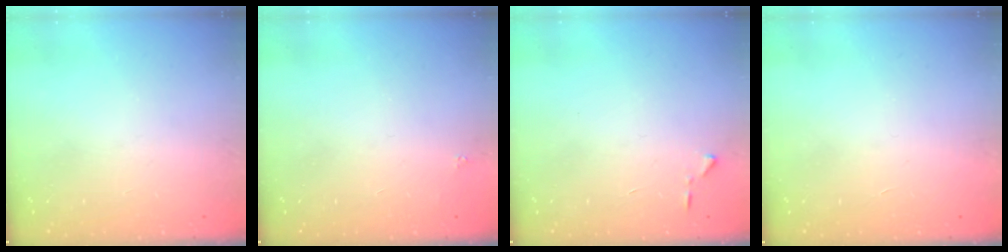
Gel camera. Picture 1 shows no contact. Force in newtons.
{"total": 1.6, "press": 1.5, "slide": 0.2}
{"total": 3.9, "press": 3.9, "slide": 0.5}
{"total": 1.6, "press": 1.6, "slide": 0.1}